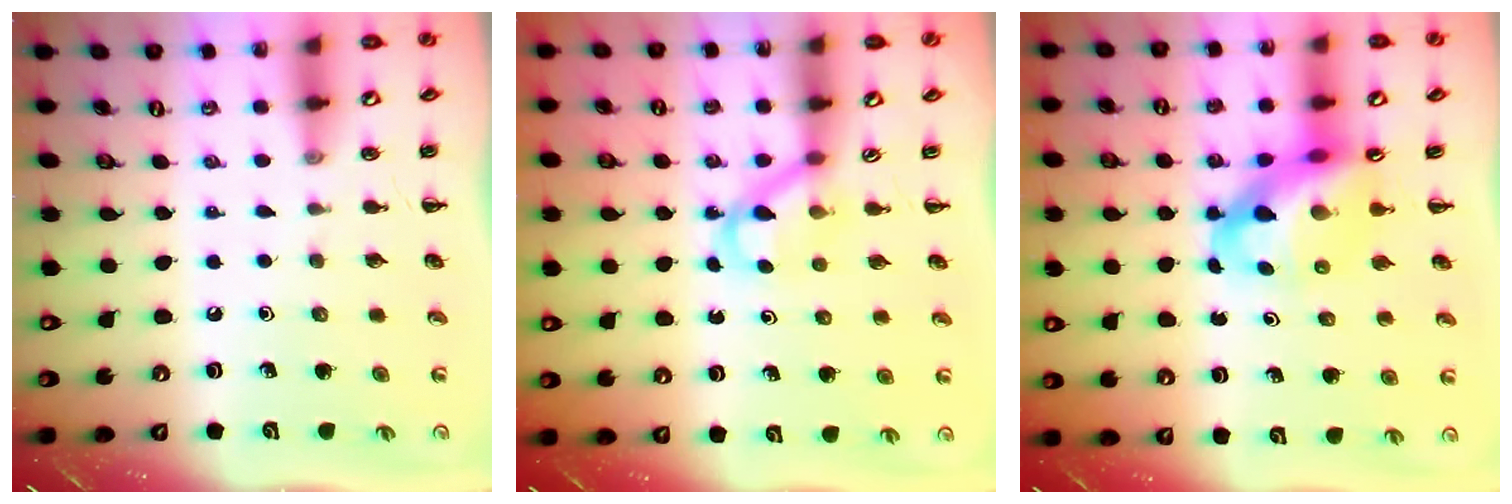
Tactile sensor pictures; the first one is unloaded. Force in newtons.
{"total": 3.3, "press": 3.1, "slide": 1.2}
{"total": 11.6, "press": 11.1, "slide": 3.6}